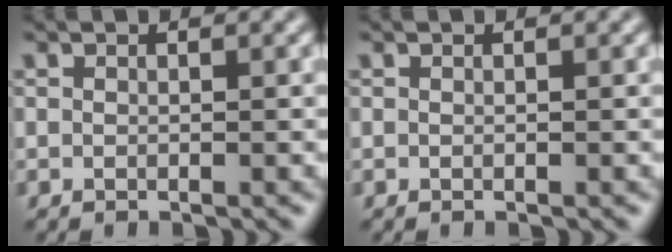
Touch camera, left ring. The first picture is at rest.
{"total": 0.0}